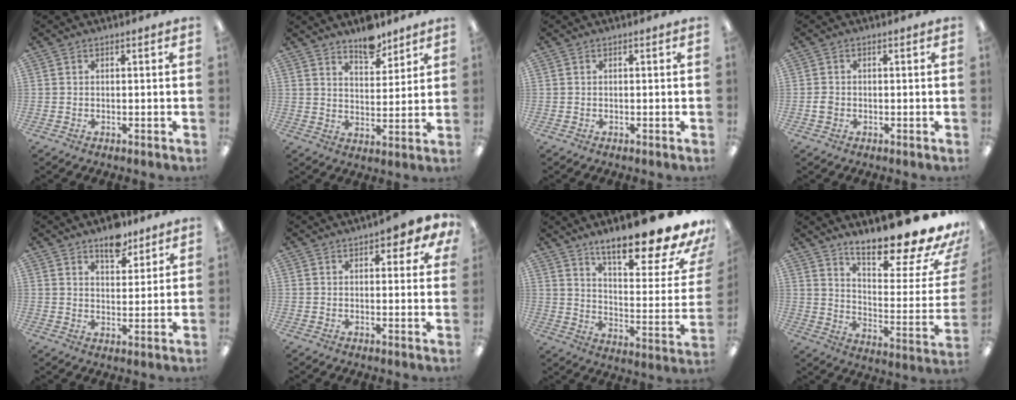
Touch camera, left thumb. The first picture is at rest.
{"total": 8.1, "force": [6.6, 3.5, 3.2], "torque": [-0.025, -0.047, 0.112]}
{"total": 0.0}
{"total": 1.7, "force": [-0.4, 1.4, 0.9], "torque": [-0.016, 0.004, -0.007]}
{"total": 7.6, "force": [5.9, 3.6, 3.2], "torque": [-0.023, -0.037, 0.099]}
{"total": 4.8, "force": [2.7, 1.9, 3.4], "torque": [-0.046, -0.004, 0.045]}
{"total": 21.2, "force": [16.6, 4.7, 12.3], "torque": [-0.164, -0.130, 0.268]}
{"total": 21.2, "force": [17.0, 4.6, 11.9], "torque": [-0.156, -0.134, 0.274]}